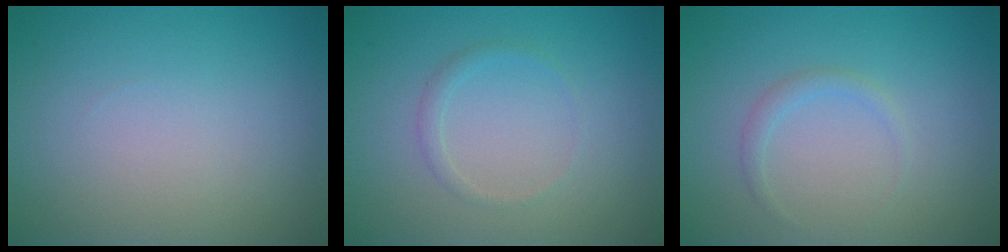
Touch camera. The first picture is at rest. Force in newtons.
{"total": 0.9, "press": 0.9, "slide": 0.0}
{"total": 1.0, "press": 1.0, "slide": 0.1}